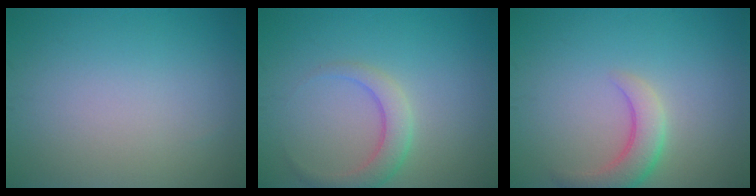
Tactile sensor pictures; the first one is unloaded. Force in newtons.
{"total": 2.9, "press": 2.9, "slide": 0.1}
{"total": 3.5, "press": 3.5, "slide": 0.4}